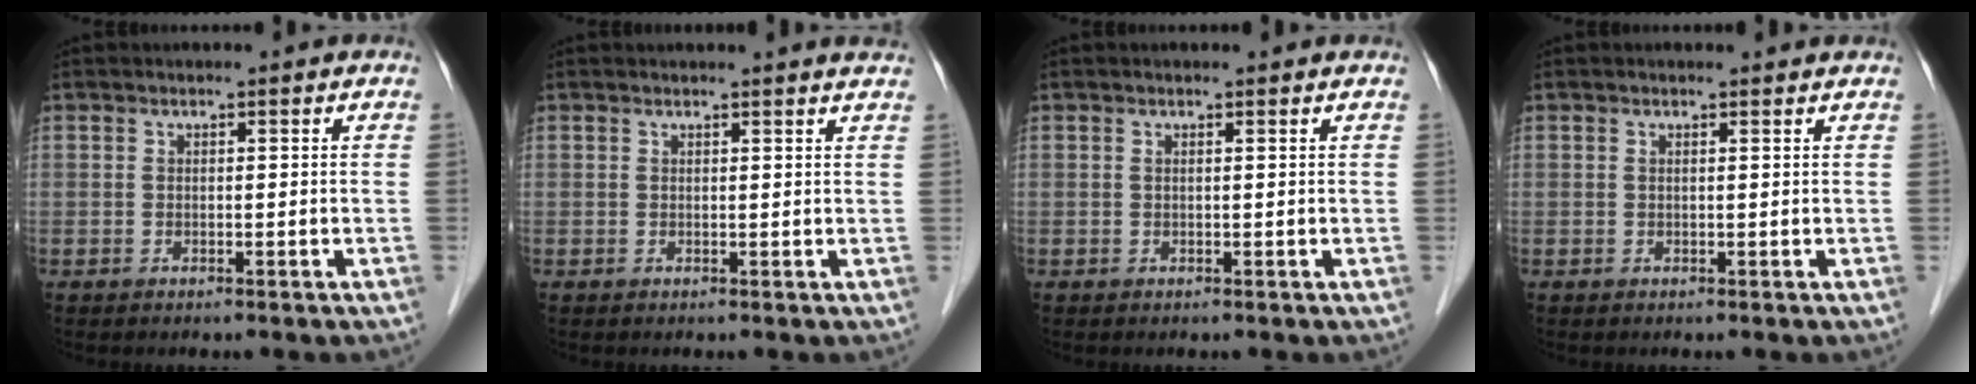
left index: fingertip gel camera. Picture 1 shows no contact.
{"total": 4.1, "force": [3.9, -0.3, 1.1], "torque": [-0.017, 0.002, 0.030]}
{"total": 0.8, "force": [0.8, -0.1, 0.3], "torque": [-0.015, 0.002, 0.009]}
{"total": 1.4, "force": [1.3, 0.0, 0.4], "torque": [-0.015, 0.003, 0.013]}